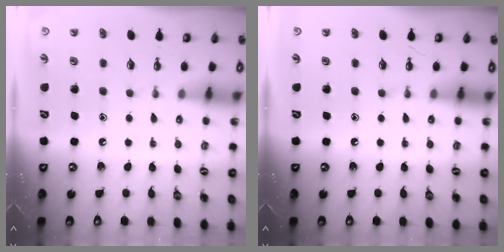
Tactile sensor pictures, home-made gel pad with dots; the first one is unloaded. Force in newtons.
{"total": 0.0}